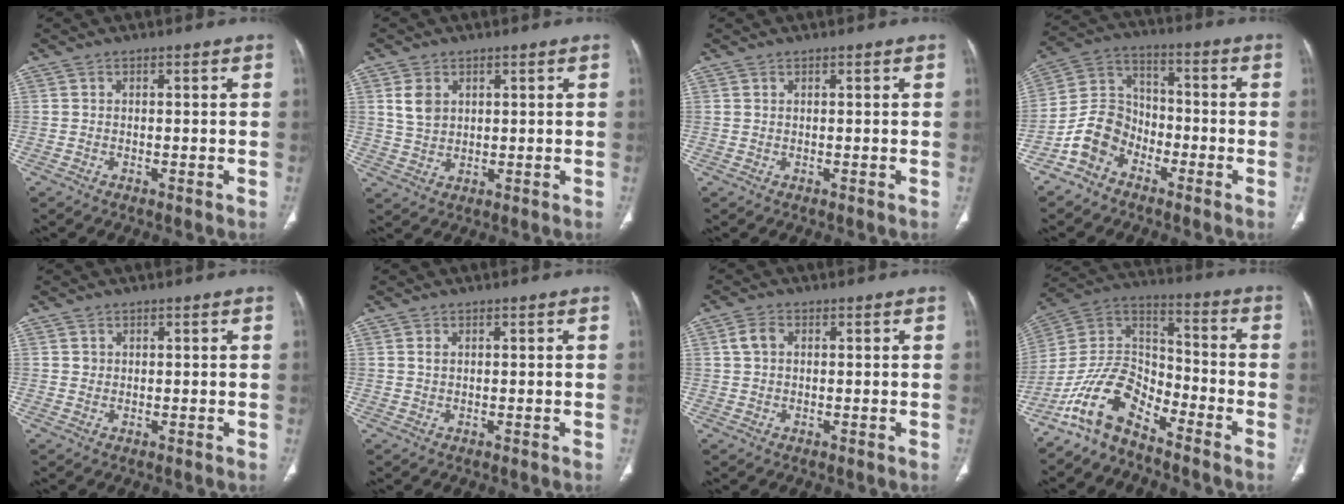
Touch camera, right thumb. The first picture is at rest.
{"total": 4.5, "force": [1.6, 3.4, 2.5], "torque": [-0.036, -0.005, 0.035]}
{"total": 0.0}
{"total": 9.5, "force": [-5.5, 7.0, 3.3], "torque": [-0.051, 0.058, -0.117]}
{"total": 0.7, "force": [0.3, 0.7, 0.0], "torque": [0.007, 0.001, 0.003]}
{"total": 0.8, "force": [0.3, 0.5, 0.5], "torque": [-0.010, 0.003, 0.005]}
{"total": 2.8, "force": [0.5, 2.0, 1.9], "torque": [-0.042, 0.009, 0.009]}
{"total": 12.3, "force": [-9.1, 5.6, 6.1], "torque": [-0.108, 0.089, -0.187]}